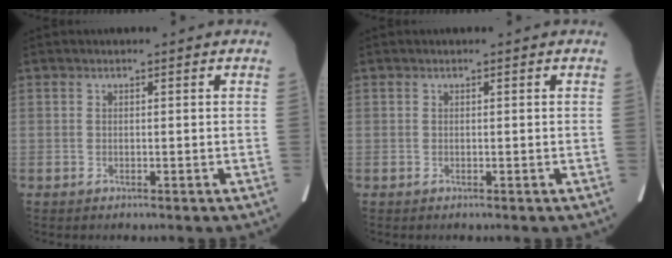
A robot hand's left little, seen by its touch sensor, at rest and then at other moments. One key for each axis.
{"total": 0.0}